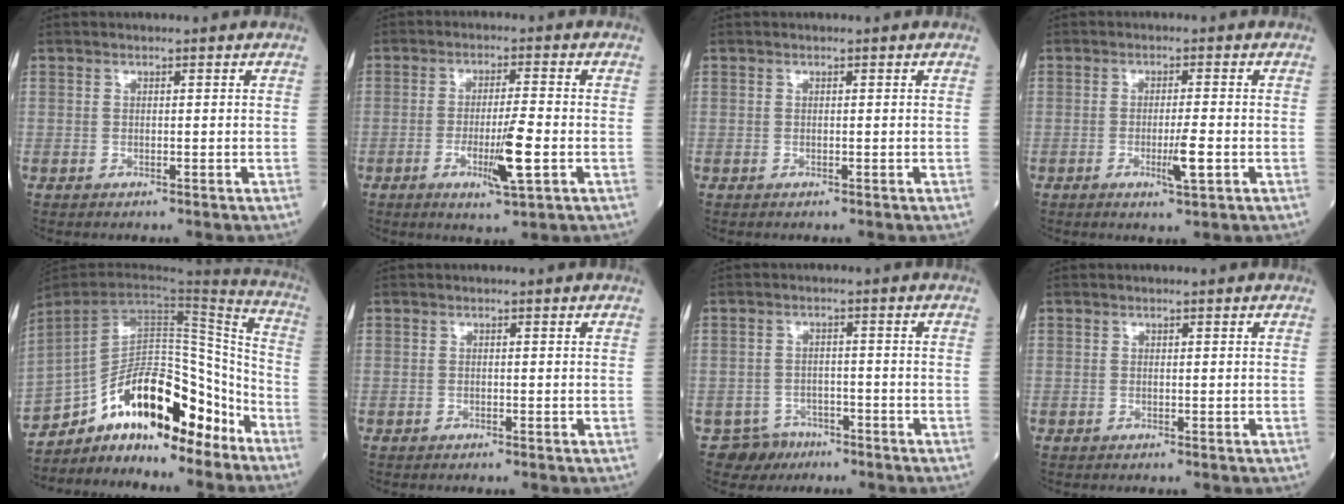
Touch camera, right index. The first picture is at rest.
{"total": 7.1, "force": [-2.0, 0.3, 6.8], "torque": [-0.119, -0.013, -0.034]}
{"total": 0.0}
{"total": 4.1, "force": [-1.2, 0.1, 3.9], "torque": [-0.066, -0.007, -0.018]}
{"total": 20.2, "force": [-14.9, 6.3, 12.1], "torque": [-0.207, 0.032, -0.247]}
{"total": 0.0}
{"total": 3.9, "force": [-2.7, 2.7, -0.6], "torque": [0.012, 0.007, -0.044]}
{"total": 0.0}